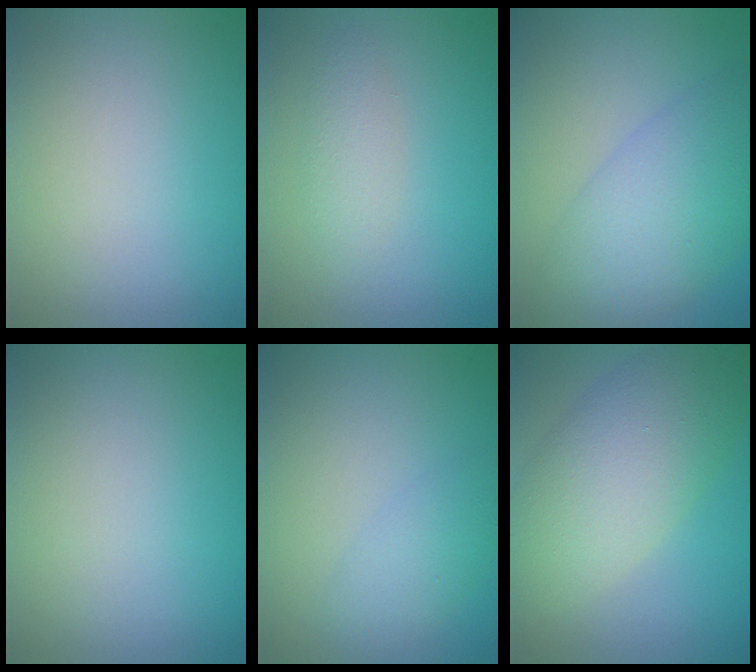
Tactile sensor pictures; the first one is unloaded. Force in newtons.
{"total": 1.6, "press": 1.6, "slide": 0.1}
{"total": 4.8, "press": 4.8, "slide": 0.2}
{"total": 0.0}
{"total": 2.1, "press": 2.1, "slide": 0.1}
{"total": 7.2, "press": 7.2, "slide": 0.4}